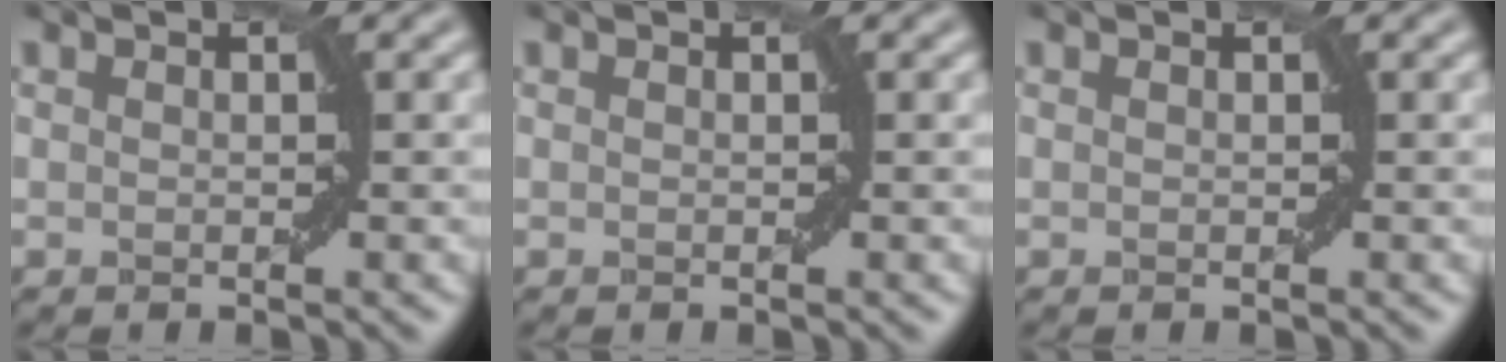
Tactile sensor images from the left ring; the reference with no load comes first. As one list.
[{"total": 0.0}, {"total": 0.0}]